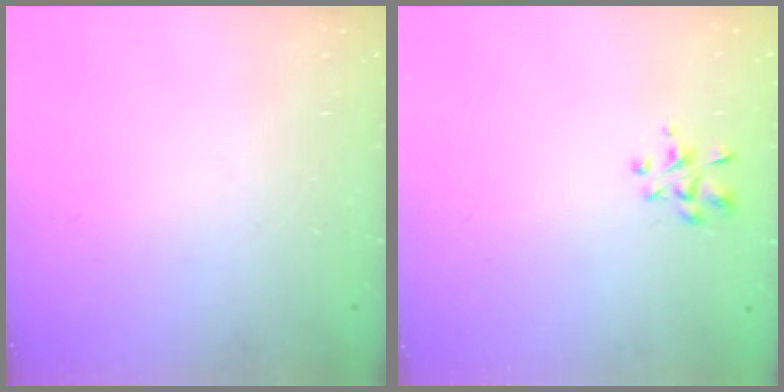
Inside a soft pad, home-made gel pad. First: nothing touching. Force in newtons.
{"total": 2.9, "press": 2.7, "slide": 1.0}